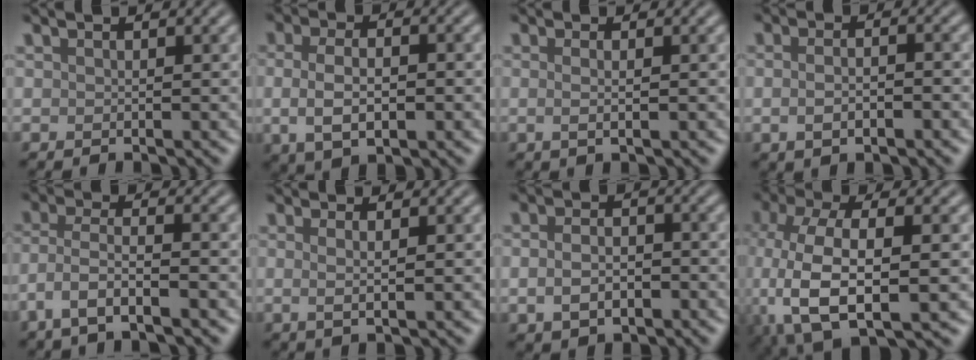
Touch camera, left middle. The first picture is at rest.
{"total": 4.8, "force": [-0.5, 2.4, 4.2], "torque": [-0.081, -0.009, 0.000]}
{"total": 1.4, "force": [0.0, 0.4, 1.3], "torque": [-0.023, -0.003, -0.004]}
{"total": 3.4, "force": [-0.6, 1.6, 2.9], "torque": [-0.040, -0.005, -0.011]}
{"total": 4.1, "force": [-2.4, 1.0, 3.2], "torque": [-0.068, 0.000, -0.053]}
{"total": 1.7, "force": [0.2, 0.5, 1.6], "torque": [-0.027, -0.001, 0.001]}
{"total": 3.4, "force": [-0.8, 2.2, 2.4], "torque": [-0.049, -0.003, -0.017]}
{"total": 11.1, "force": [-2.4, 5.4, 9.4], "torque": [-0.208, -0.011, -0.040]}